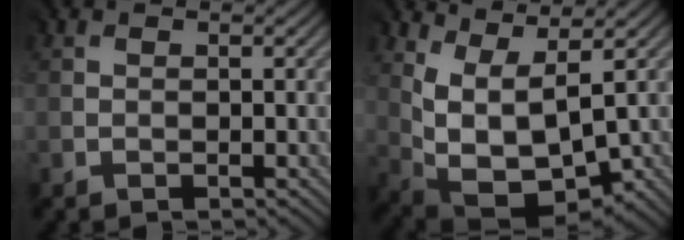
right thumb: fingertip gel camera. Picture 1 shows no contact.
{"total": 9.1, "force": [2.1, 4.9, 7.4], "torque": [-0.155, -0.010, 0.053]}